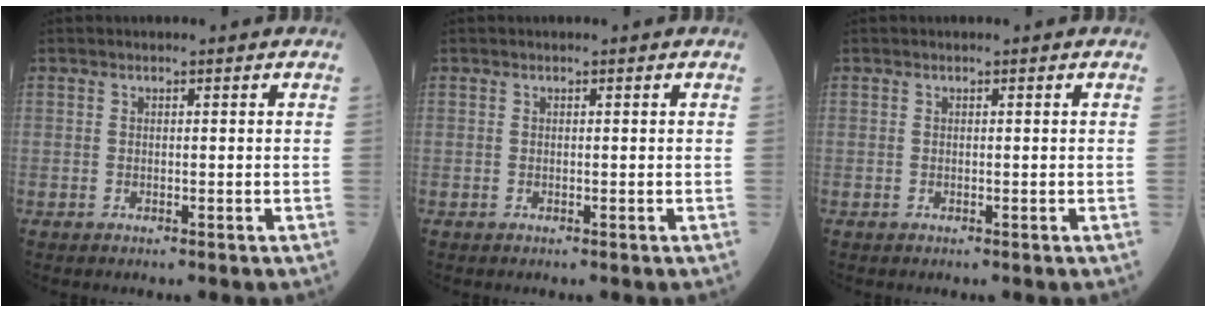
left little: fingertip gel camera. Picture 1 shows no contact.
{"total": 0.0}
{"total": 0.0}